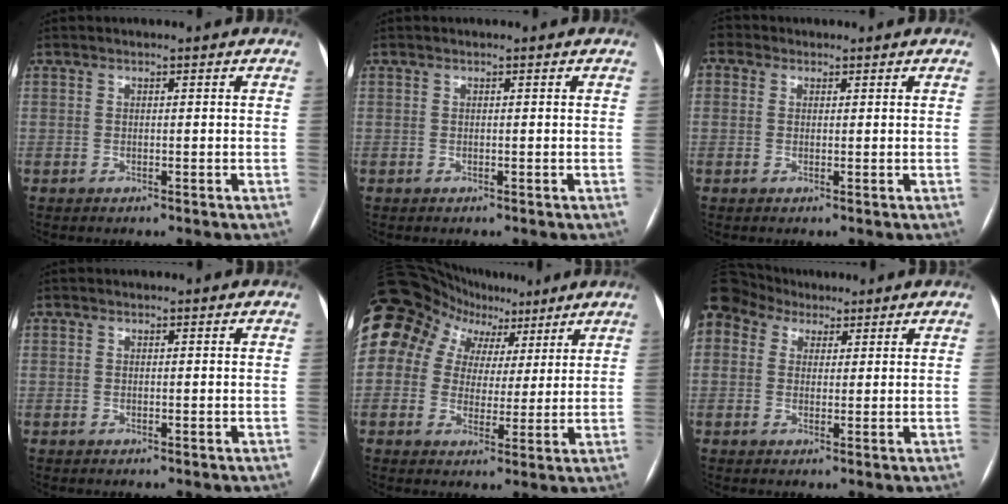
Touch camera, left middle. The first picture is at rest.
{"total": 0.0}
{"total": 3.0, "force": [1.1, 2.5, 1.1], "torque": [-0.026, 0.020, 0.020]}
{"total": 0.0}
{"total": 16.8, "force": [9.2, 12.8, 5.8], "torque": [-0.127, 0.078, 0.151]}
{"total": 13.8, "force": [7.9, 10.0, 5.2], "torque": [-0.157, 0.077, 0.150]}